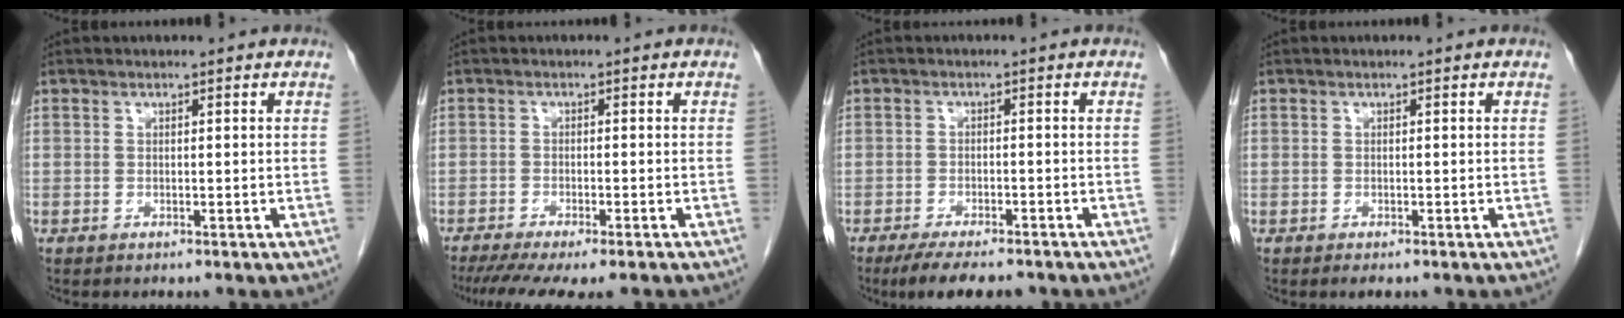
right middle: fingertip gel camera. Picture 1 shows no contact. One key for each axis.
{"total": 11.3, "fx": -9.2, "fy": 1.7, "fz": 6.3, "tx": -0.093, "ty": -0.017, "tz": -0.134}
{"total": 8.0, "fx": -6.5, "fy": 2.2, "fz": 4.2, "tx": -0.062, "ty": -0.010, "tz": -0.099}
{"total": 1.1, "fx": -0.8, "fy": 0.5, "fz": 0.6, "tx": -0.008, "ty": 0.000, "tz": -0.006}